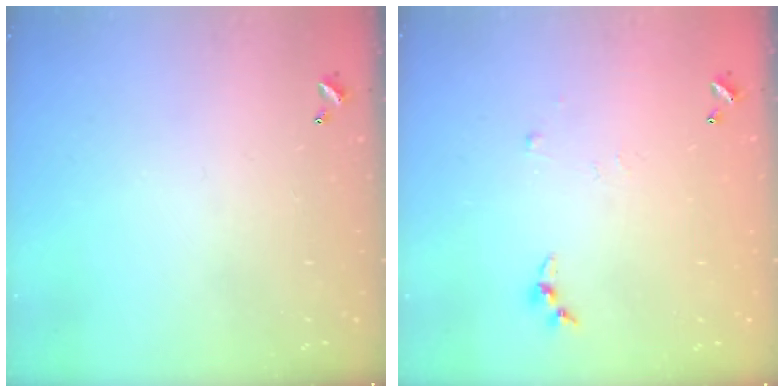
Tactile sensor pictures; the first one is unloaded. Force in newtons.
{"total": 3.3, "press": 3.3, "slide": 0.5}